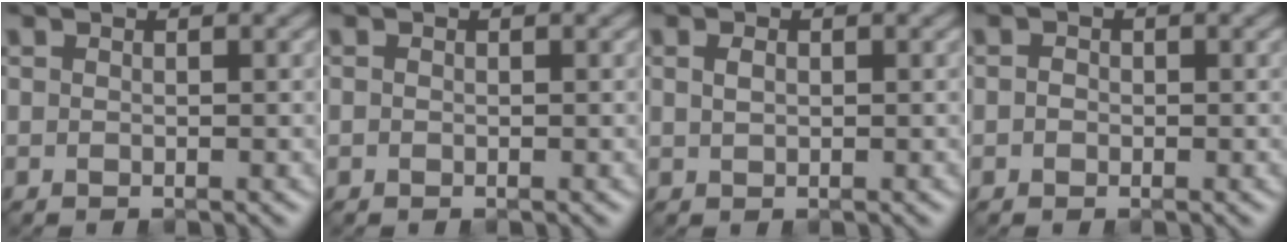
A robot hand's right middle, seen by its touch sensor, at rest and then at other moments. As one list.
[{"total": 0.0}, {"total": 1.0, "force": [0.3, 0.6, 0.7], "torque": [-0.017, 0.001, 0.007]}, {"total": 0.8, "force": [-0.1, 0.7, 0.4], "torque": [-0.006, -0.003, -0.006]}]